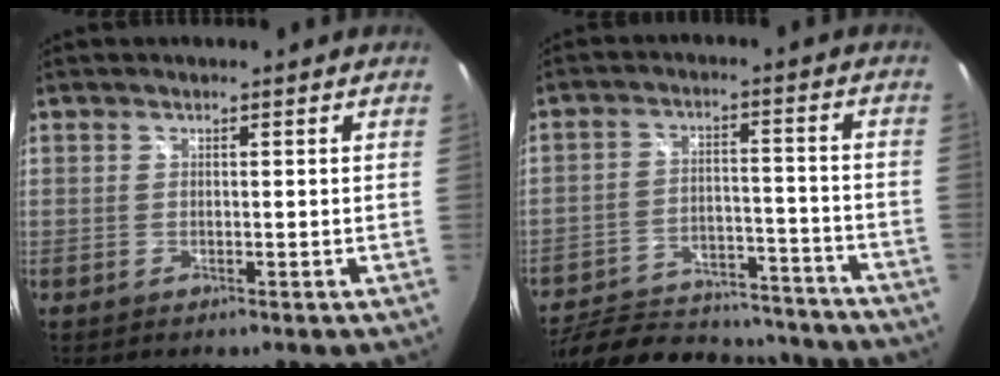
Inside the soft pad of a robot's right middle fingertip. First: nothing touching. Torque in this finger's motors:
{"motor_torque": [0.95, -1.19, 0.16, 0.07]}